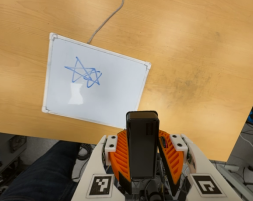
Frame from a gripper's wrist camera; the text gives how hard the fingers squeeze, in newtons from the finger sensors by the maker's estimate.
{"total": 5.7, "left": 5.0, "right": 6.3}